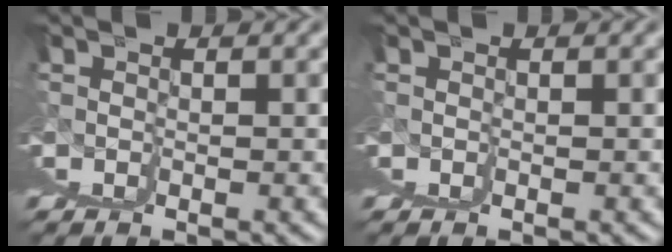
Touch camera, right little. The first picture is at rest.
{"total": 0.0}